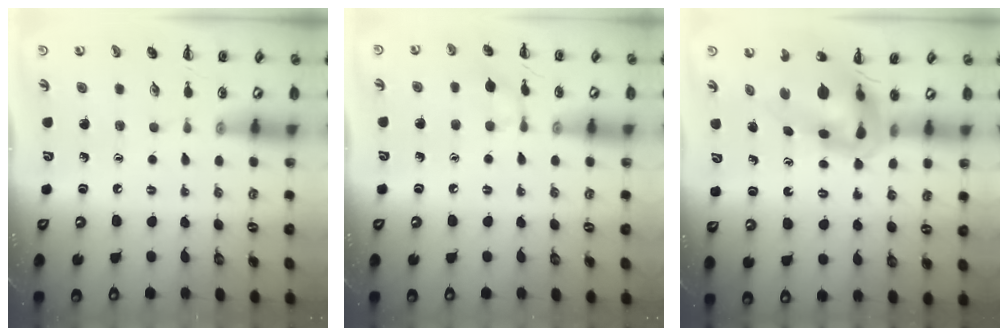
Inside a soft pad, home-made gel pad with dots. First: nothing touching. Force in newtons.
{"total": 5.8, "press": 5.5, "slide": 2.0}
{"total": 7.6, "press": 7.2, "slide": 2.4}